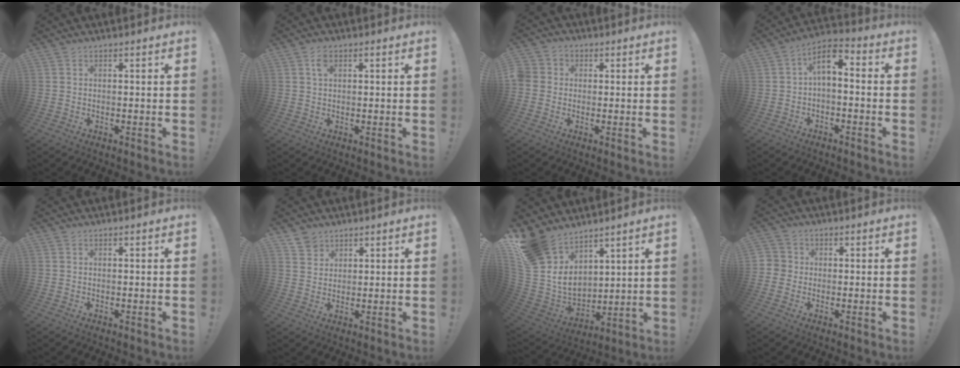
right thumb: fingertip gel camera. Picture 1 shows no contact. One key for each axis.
{"total": 2.7, "fx": 1.0, "fy": 1.6, "fz": 2.0, "tx": -0.020, "ty": -0.003, "tz": 0.011}
{"total": 4.2, "fx": -0.5, "fy": 3.9, "fz": 1.5, "tx": -0.031, "ty": 0.011, "tz": -0.009}
{"total": 6.2, "fx": -0.1, "fy": 3.0, "fz": 5.4, "tx": -0.095, "ty": 0.003, "tz": -0.003}
{"total": 0.0}
{"total": 4.3, "fx": 3.3, "fy": 2.7, "fz": 0.5, "tx": -0.006, "ty": -0.020, "tz": 0.063}
{"total": 15.5, "fx": 10.2, "fy": 9.6, "fz": 6.7, "tx": -0.147, "ty": -0.079, "tz": 0.201}
{"total": 3.4, "fx": -0.7, "fy": 3.2, "fz": 0.9, "tx": -0.013, "ty": 0.010, "tz": -0.012}